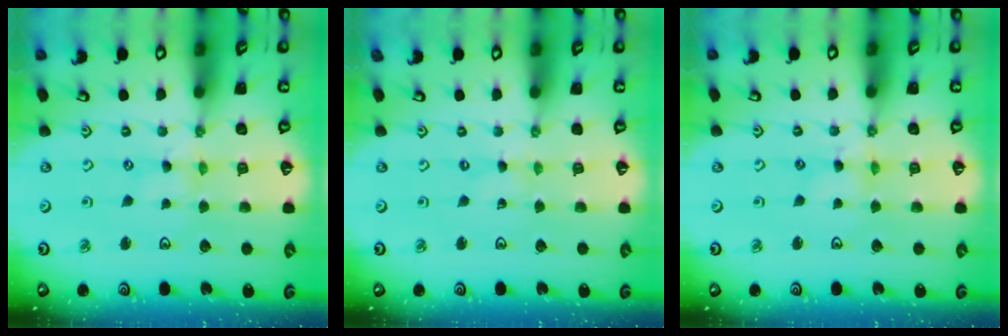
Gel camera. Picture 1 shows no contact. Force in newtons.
{"total": 0.0}
{"total": 3.3, "press": 3.3, "slide": 0.4}